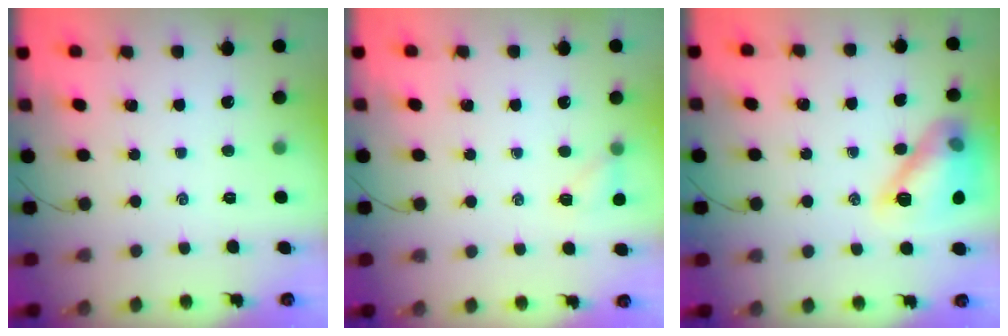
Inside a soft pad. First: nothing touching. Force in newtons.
{"total": 5.7, "press": 5.6, "slide": 0.9}
{"total": 14.3, "press": 14.2, "slide": 1.1}